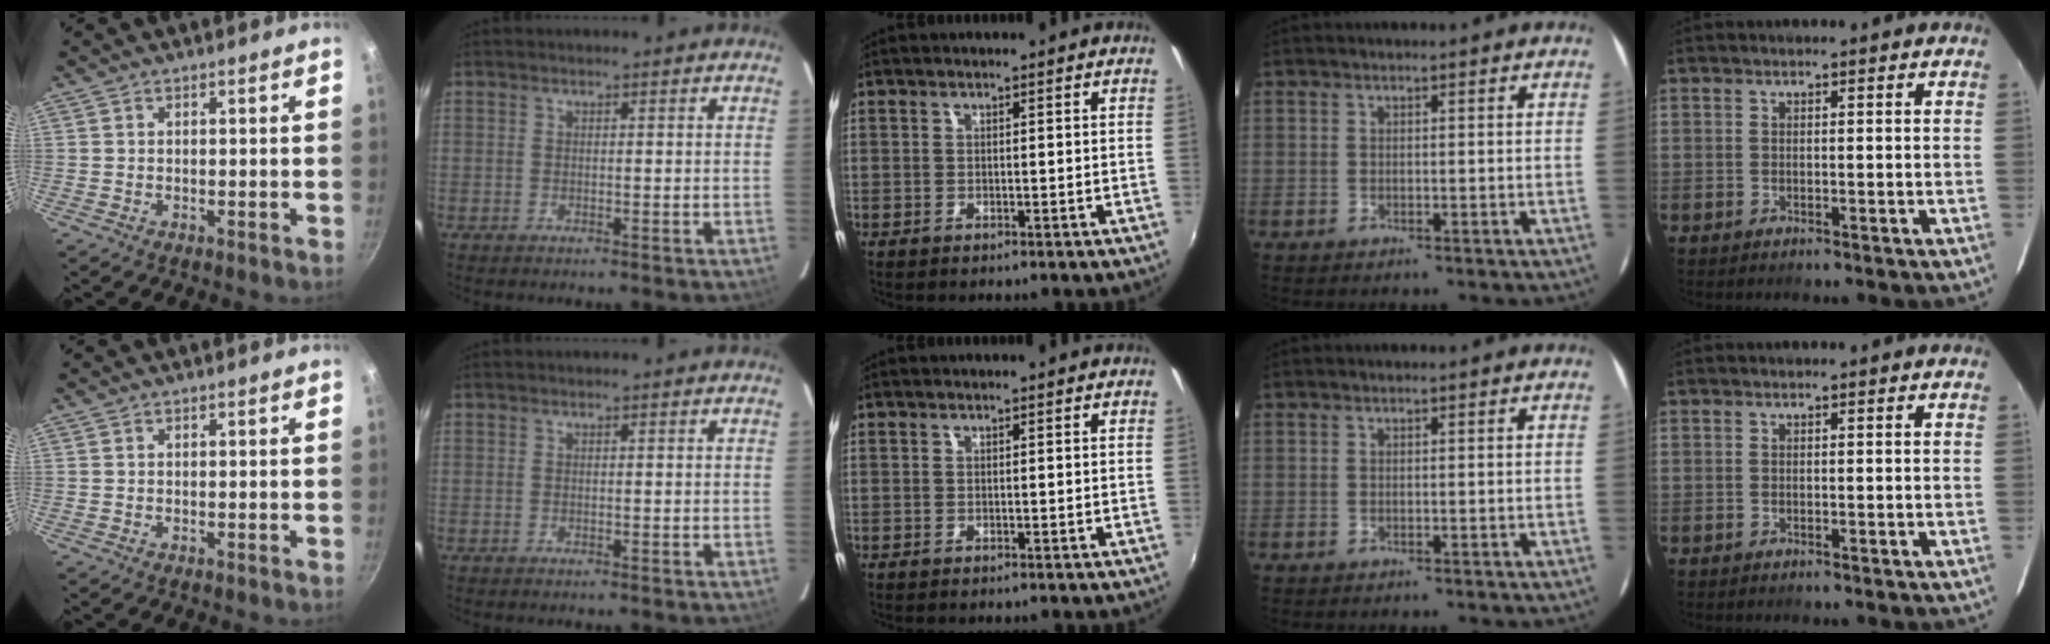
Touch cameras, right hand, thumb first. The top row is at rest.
{}